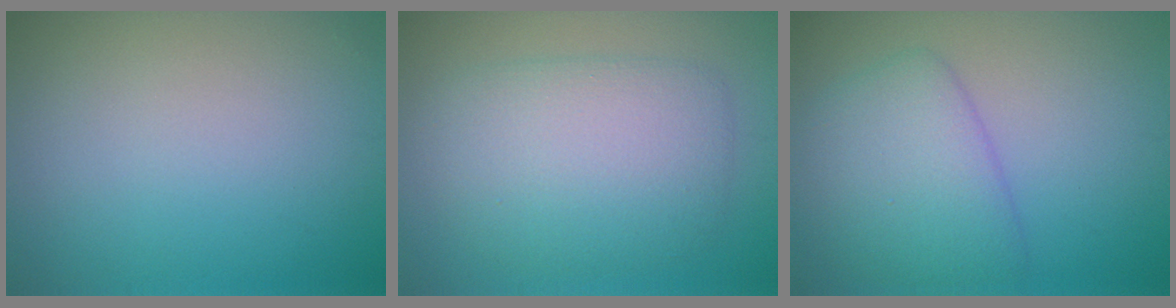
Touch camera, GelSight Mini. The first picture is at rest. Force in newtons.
{"total": 5.8, "press": 5.8, "slide": 0.1}
{"total": 4.9, "press": 4.9, "slide": 0.1}